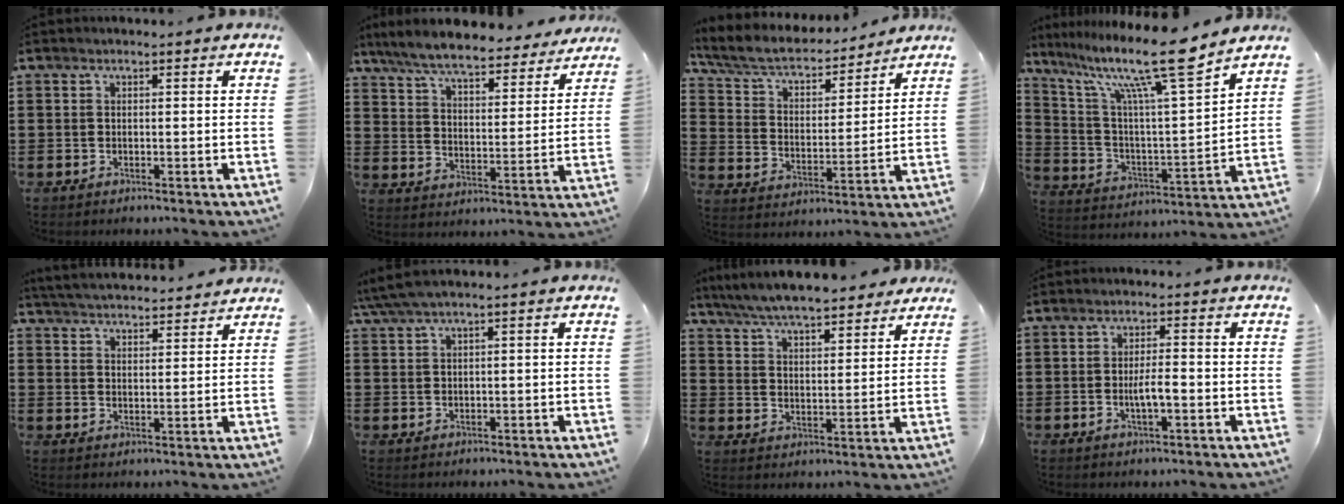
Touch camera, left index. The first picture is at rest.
{"total": 8.0, "force": [7.4, 0.6, 3.1], "torque": [-0.093, -0.043, 0.129]}
{"total": 5.8, "force": [5.1, 1.6, 2.4], "torque": [-0.071, -0.032, 0.082]}
{"total": 15.2, "force": [11.1, 1.7, 10.2], "torque": [-0.205, -0.061, 0.178]}
{"total": 4.3, "force": [4.2, 0.0, 0.5], "torque": [-0.026, -0.021, 0.075]}
{"total": 2.1, "force": [1.1, -0.1, 1.8], "torque": [-0.042, -0.005, 0.017]}
{"total": 6.8, "force": [6.5, 0.7, 1.9], "torque": [-0.065, -0.027, 0.116]}
{"total": 3.4, "force": [-0.8, 0.7, 3.3], "torque": [-0.063, -0.001, -0.018]}